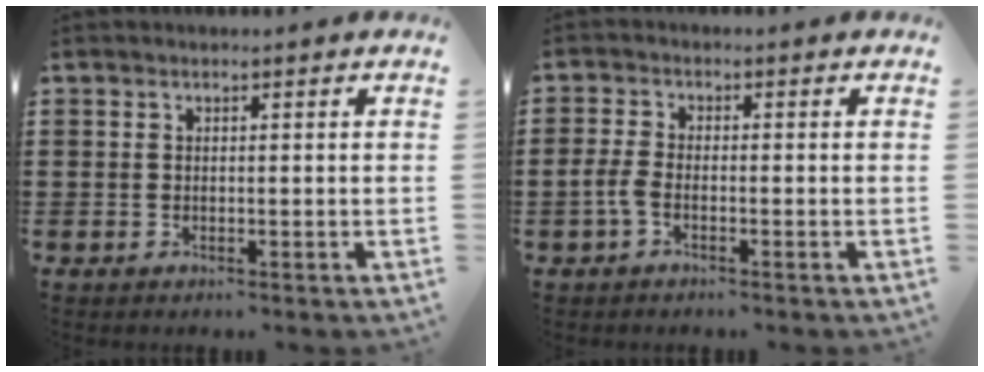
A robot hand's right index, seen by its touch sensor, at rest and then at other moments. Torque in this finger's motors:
{"motor_torque": [0.00, 2.14, 0.19, 0.04]}